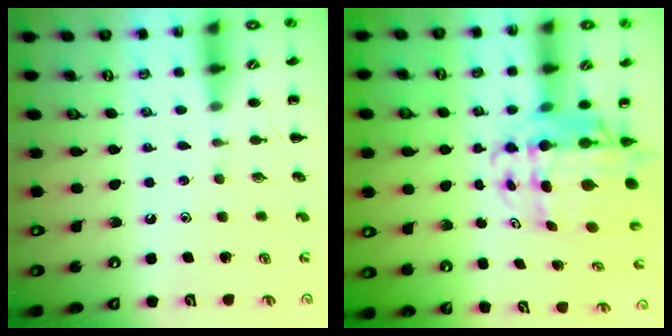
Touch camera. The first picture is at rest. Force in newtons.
{"total": 9.5, "press": 9.0, "slide": 3.0}